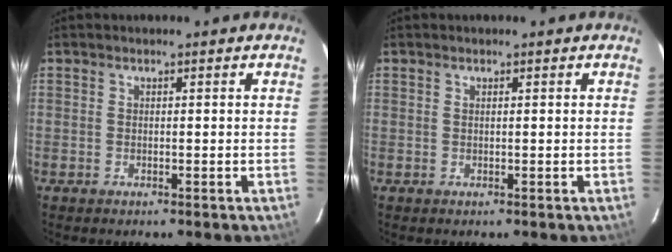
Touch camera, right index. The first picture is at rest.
{"total": 0.0}